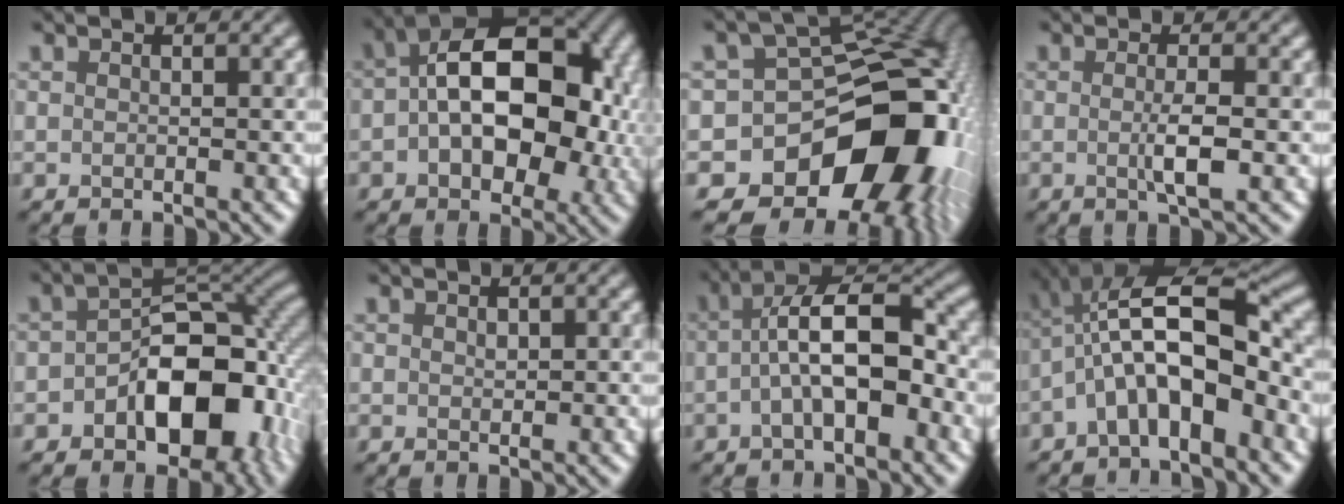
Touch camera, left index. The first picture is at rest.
{"total": 13.5, "force": [0.8, 8.3, 10.7], "torque": [-0.143, 0.015, 0.011]}
{"total": 15.6, "force": [-5.4, 11.7, 8.8], "torque": [-0.092, 0.003, -0.089]}
{"total": 2.6, "force": [-0.2, 0.4, 2.6], "torque": [-0.046, -0.004, -0.006]}
{"total": 11.0, "force": [-3.3, 6.9, 8.0], "torque": [-0.105, -0.002, -0.048]}
{"total": 0.6, "force": [0.2, 0.4, 0.4], "torque": [-0.005, 0.001, 0.003]}
{"total": 7.9, "force": [-1.1, 3.4, 7.0], "torque": [-0.121, 0.020, -0.025]}
{"total": 9.4, "force": [-2.0, 3.5, 8.5], "torque": [-0.151, 0.025, -0.045]}